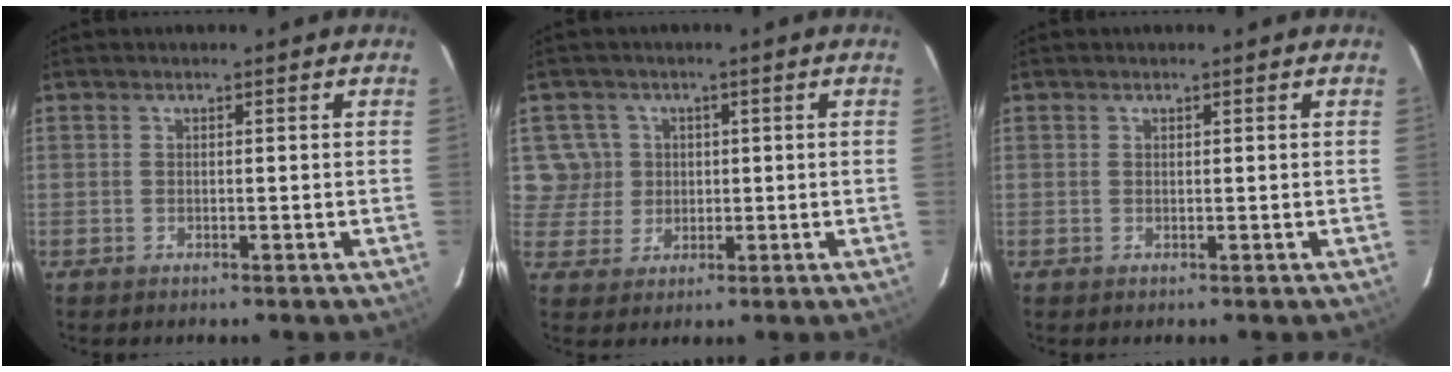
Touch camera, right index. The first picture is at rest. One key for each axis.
{"total": 5.6, "fx": 1.0, "fy": 5.5, "fz": 0.5, "tx": -0.005, "ty": 0.015, "tz": 0.023}
{"total": 0.0}